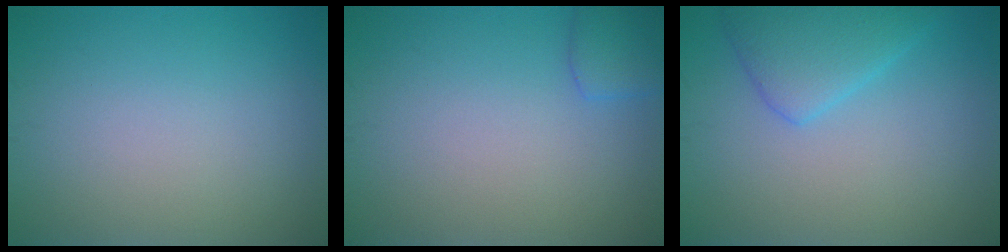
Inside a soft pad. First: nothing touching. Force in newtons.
{"total": 2.0, "press": 2.0, "slide": 0.1}
{"total": 3.6, "press": 3.6, "slide": 0.3}